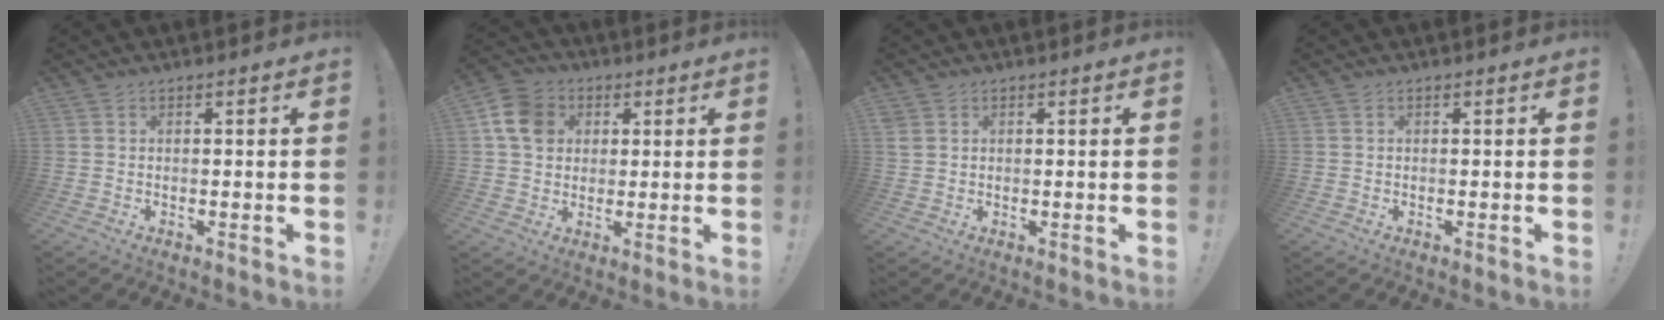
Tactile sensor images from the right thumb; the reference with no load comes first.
{"total": 11.8, "force": [3.4, 10.0, 5.2], "torque": [-0.067, 0.000, 0.071]}
{"total": 2.0, "force": [0.9, 1.6, 0.9], "torque": [-0.015, 0.003, 0.019]}
{"total": 0.0}